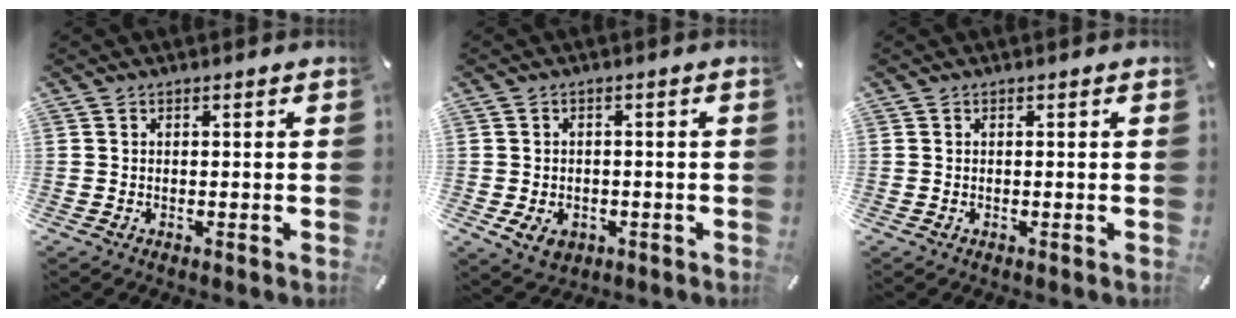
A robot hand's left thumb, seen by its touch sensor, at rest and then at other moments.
{"total": 4.8, "force": [-1.7, 3.8, 2.5], "torque": [-0.044, 0.003, -0.032]}
{"total": 0.0}